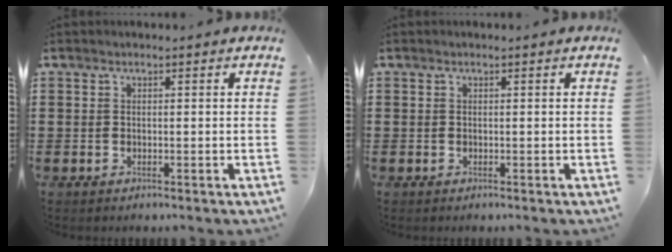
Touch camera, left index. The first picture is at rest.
{"total": 0.0}